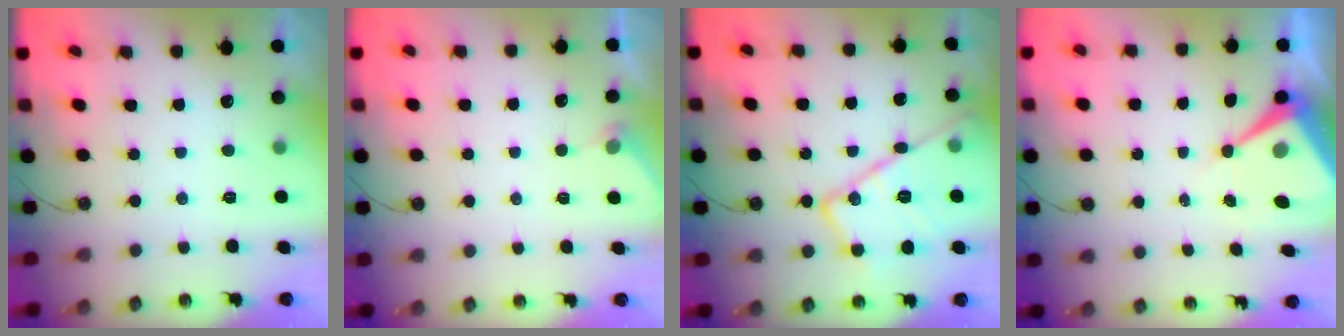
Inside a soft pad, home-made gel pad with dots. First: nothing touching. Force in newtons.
{"total": 2.7, "press": 2.7, "slide": 0.4}
{"total": 20.3, "press": 20.3, "slide": 1.7}
{"total": 9.7, "press": 9.7, "slide": 0.8}